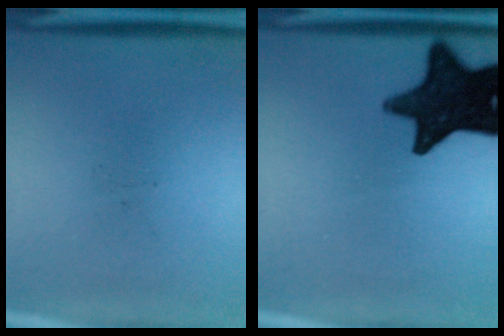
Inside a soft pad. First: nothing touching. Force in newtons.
{"total": 16.3}